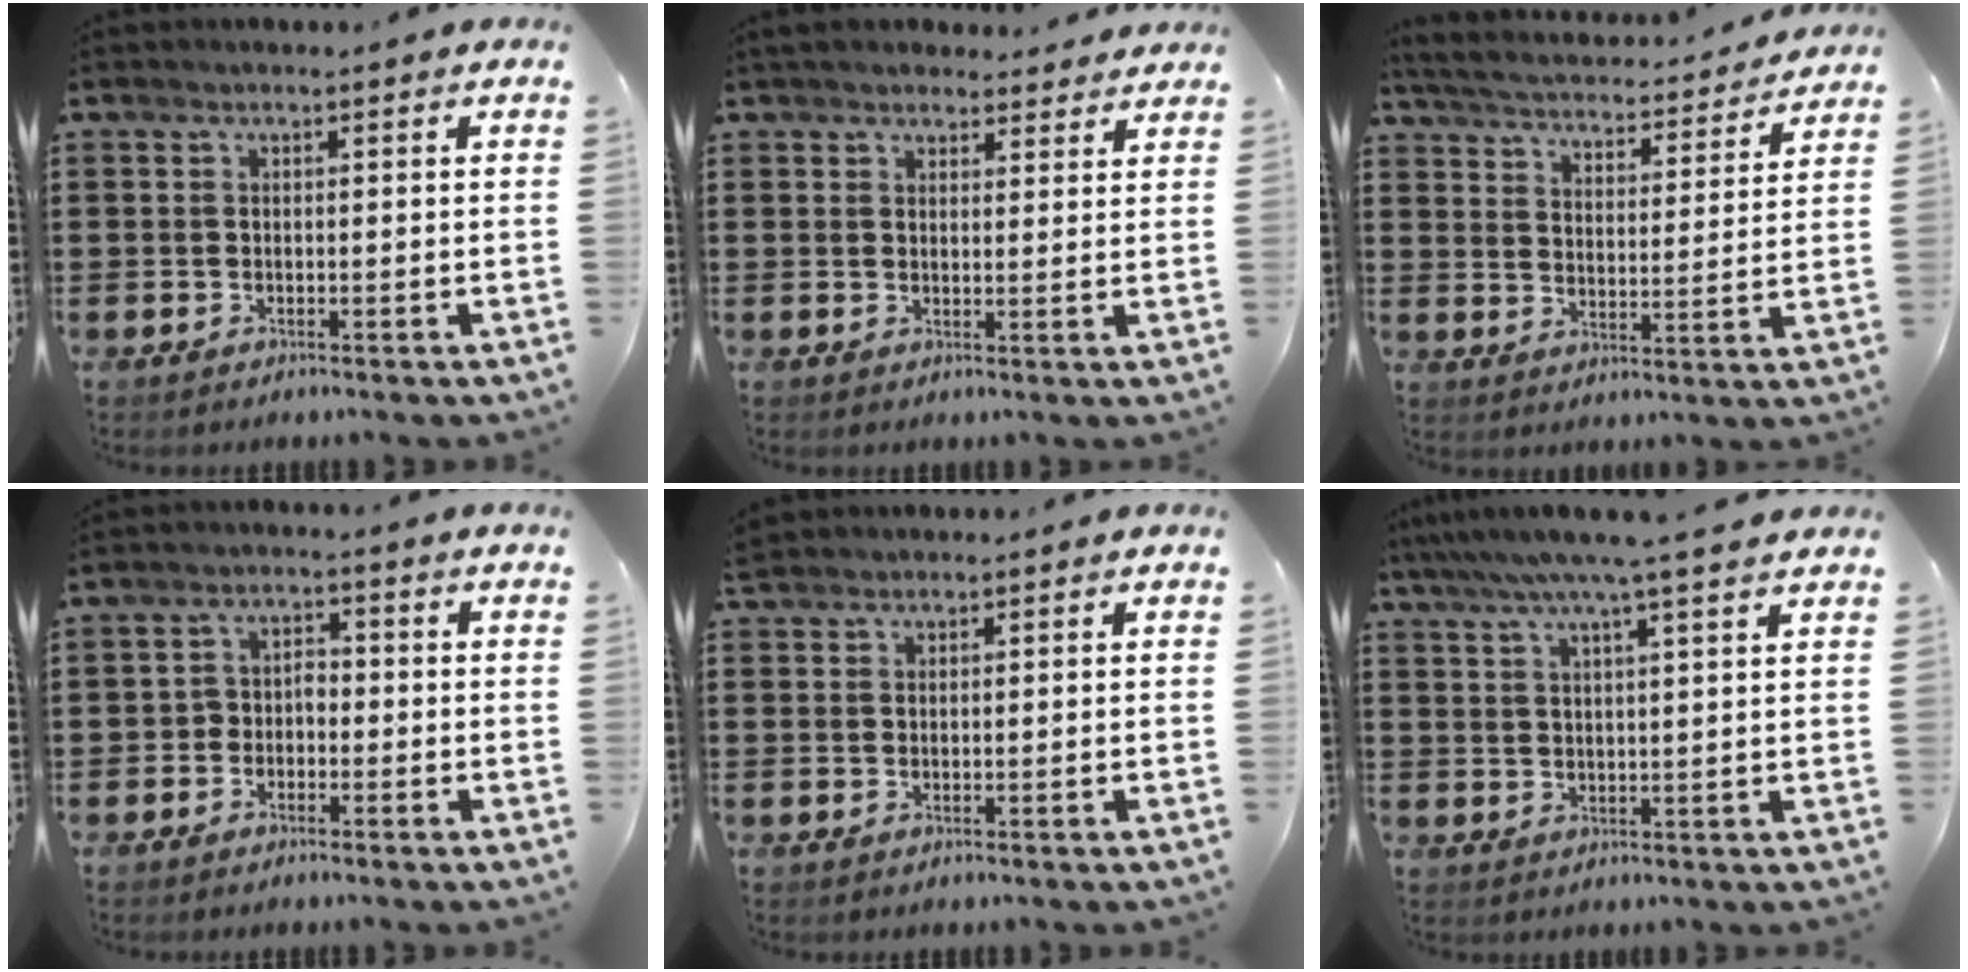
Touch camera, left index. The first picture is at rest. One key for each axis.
{"total": 3.1, "fx": 3.0, "fy": 0.8, "fz": 0.4, "tx": -0.009, "ty": -0.007, "tz": 0.055}
{"total": 3.5, "fx": 3.5, "fy": 0.0, "fz": 0.4, "tx": -0.032, "ty": -0.031, "tz": 0.052}
{"total": 2.4, "fx": -1.7, "fy": 1.6, "fz": 0.6, "tx": -0.019, "ty": 0.010, "tz": -0.041}
{"total": 1.0, "fx": 0.9, "fy": 0.2, "fz": 0.0, "tx": -0.003, "ty": 0.002, "tz": 0.019}
{"total": 6.4, "fx": 5.1, "fy": -0.7, "fz": 3.8, "tx": -0.089, "ty": -0.016, "tz": 0.086}